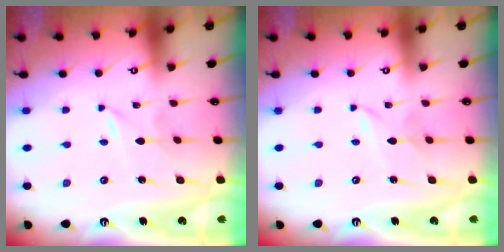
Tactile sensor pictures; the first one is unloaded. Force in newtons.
{"total": 1.6, "press": 1.6, "slide": 0.2}